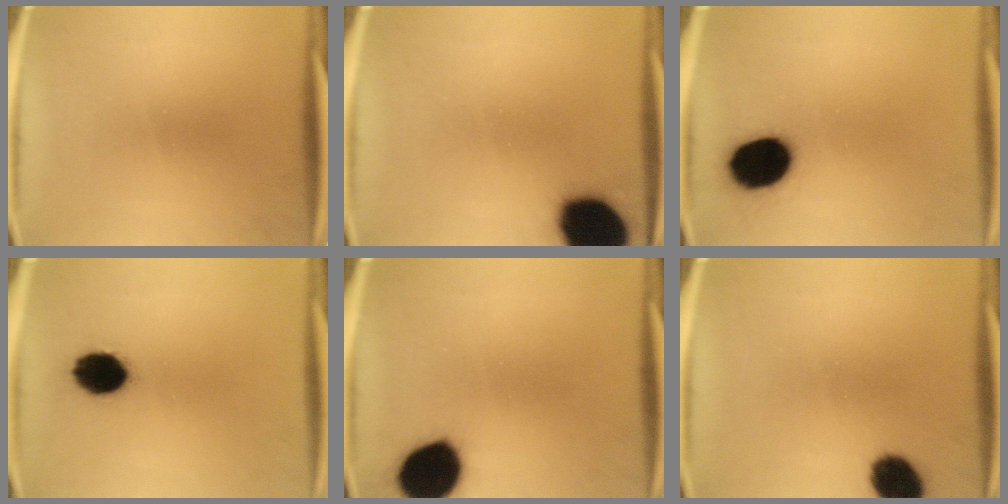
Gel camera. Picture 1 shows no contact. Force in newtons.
{"total": 19.3}
{"total": 14.1}
{"total": 10.0}
{"total": 16.1}
{"total": 8.9}